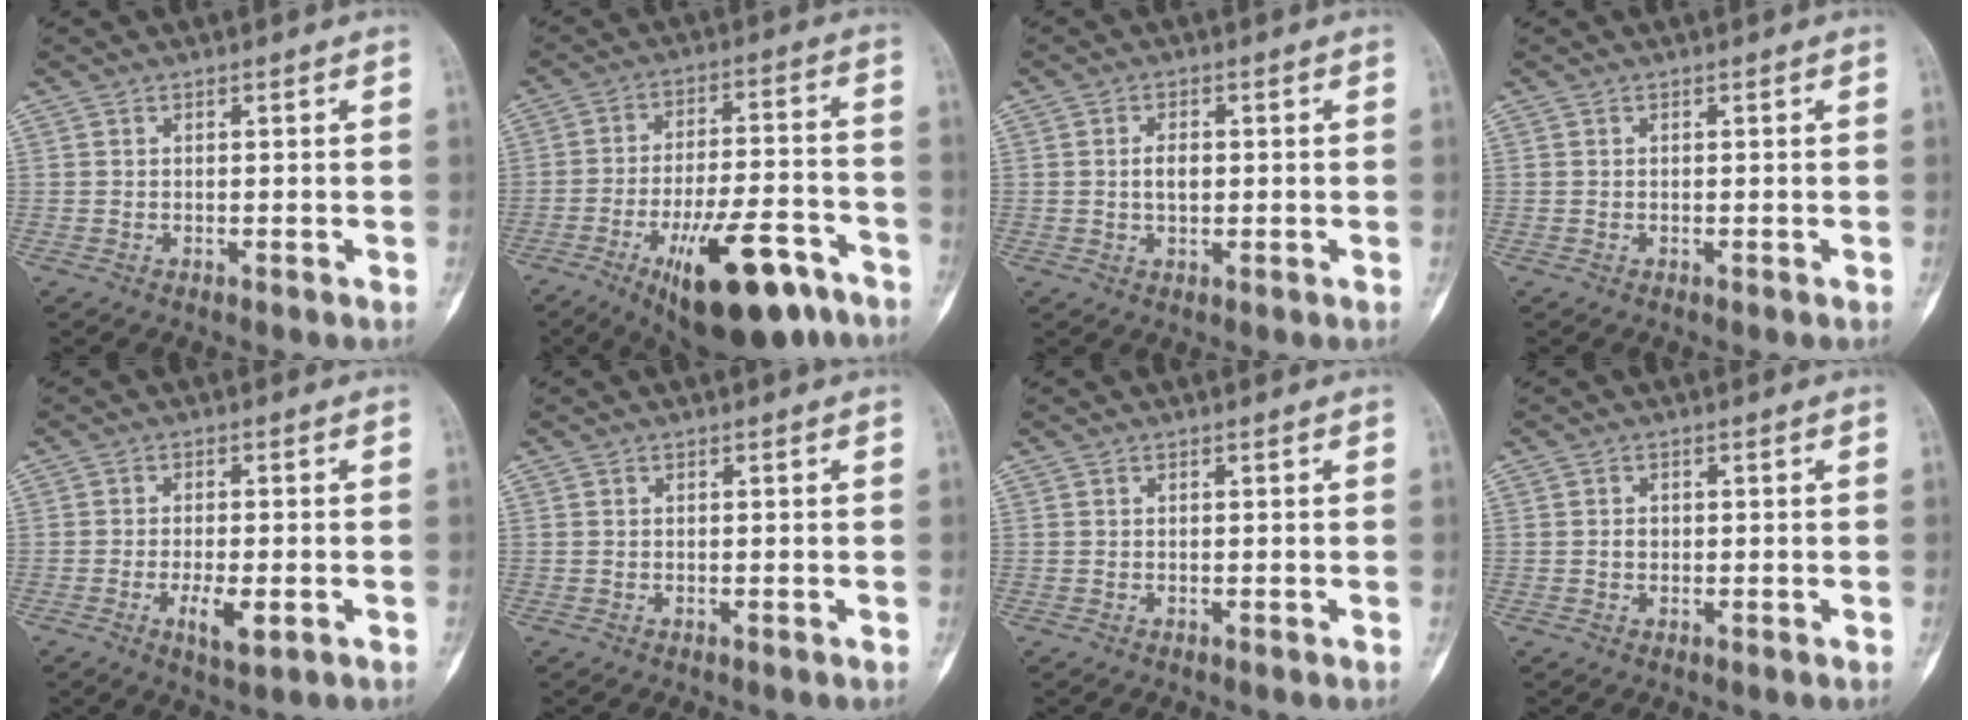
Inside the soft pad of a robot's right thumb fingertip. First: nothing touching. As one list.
[{"total": 19.5, "force": [-10.9, 7.2, 14.5], "torque": [-0.201, 0.060, -0.159]}, {"total": 3.1, "force": [0.1, 1.8, 2.5], "torque": [-0.039, 0.001, 0.000]}, {"total": 0.0}, {"total": 5.3, "force": [-1.9, 1.8, 4.6], "torque": [-0.081, -0.004, -0.027]}, {"total": 0.0}, {"total": 0.0}, {"total": 1.1, "force": [-0.1, 1.0, 0.6], "torque": [-0.007, 0.004, -0.002]}]